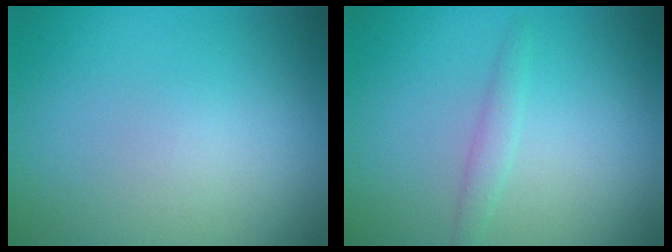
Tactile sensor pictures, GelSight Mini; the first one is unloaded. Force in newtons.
{"total": 1.1, "press": 1.1, "slide": 0.0}